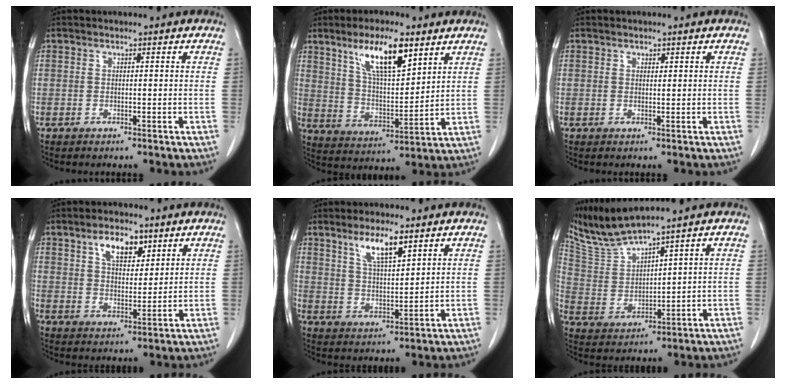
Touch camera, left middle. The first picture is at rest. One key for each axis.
{"total": 11.8, "fx": 7.1, "fy": 3.1, "fz": 8.9, "tx": -0.162, "ty": 0.003, "tz": 0.133}
{"total": 0.6, "fx": 0.4, "fy": 0.4, "fz": 0.3, "tx": -0.002, "ty": -0.003, "tz": 0.006}
{"total": 6.6, "fx": 3.7, "fy": 3.1, "fz": 4.5, "tx": -0.078, "ty": 0.006, "tz": 0.066}
{"total": 6.9, "fx": 4.3, "fy": 1.4, "fz": 5.1, "tx": -0.099, "ty": -0.001, "tz": 0.082}
{"total": 7.9, "fx": 7.3, "fy": -1.0, "fz": 2.7, "tx": -0.072, "ty": -0.001, "tz": 0.159}